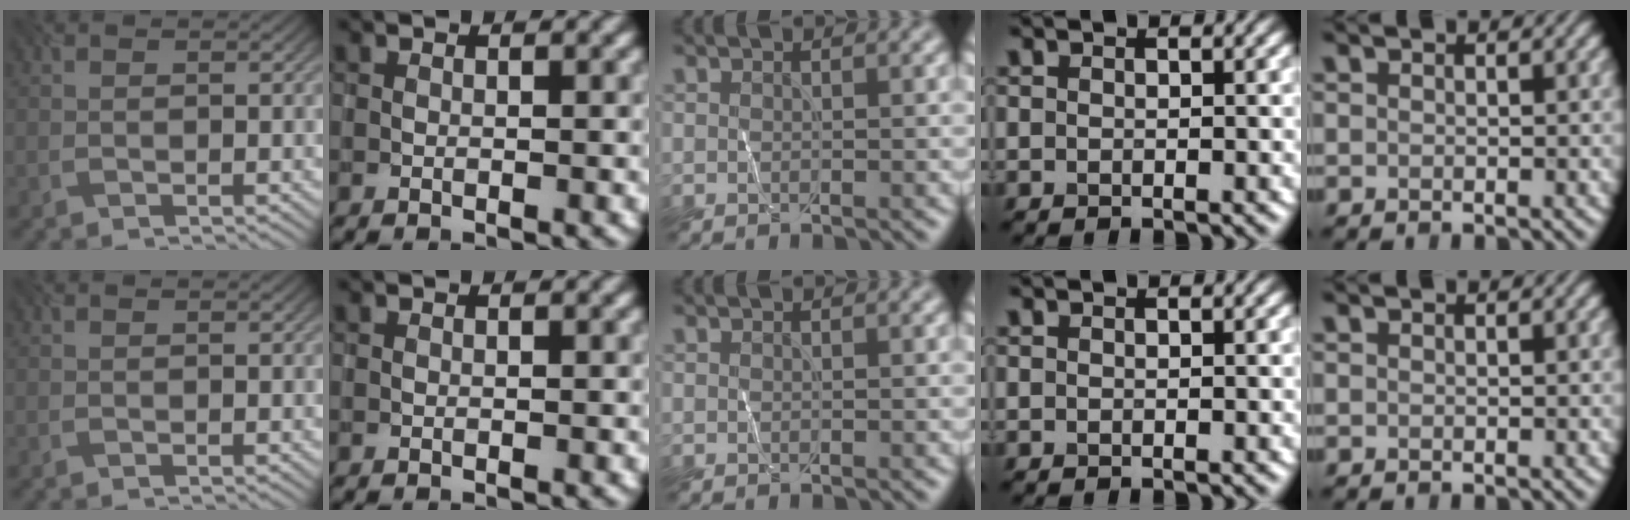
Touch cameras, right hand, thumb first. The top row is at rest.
{}